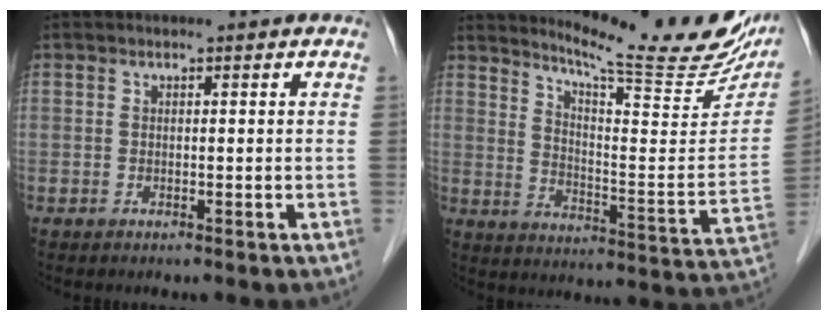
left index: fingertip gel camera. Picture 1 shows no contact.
{"total": 19.9, "force": [17.6, 1.4, 9.3], "torque": [-0.141, -0.074, 0.229]}